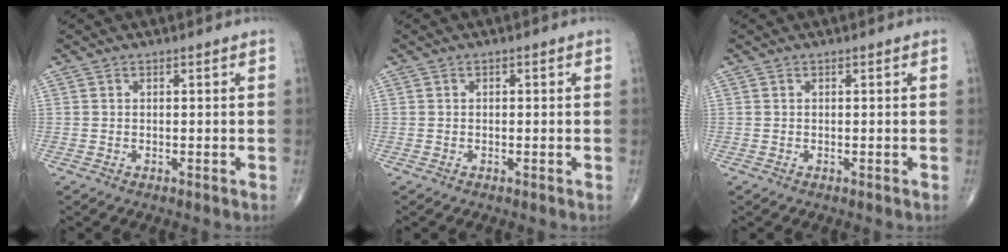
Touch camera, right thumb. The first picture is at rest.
{"total": 0.6, "force": [0.1, 0.3, 0.4], "torque": [-0.003, 0.001, 0.001]}
{"total": 0.0}